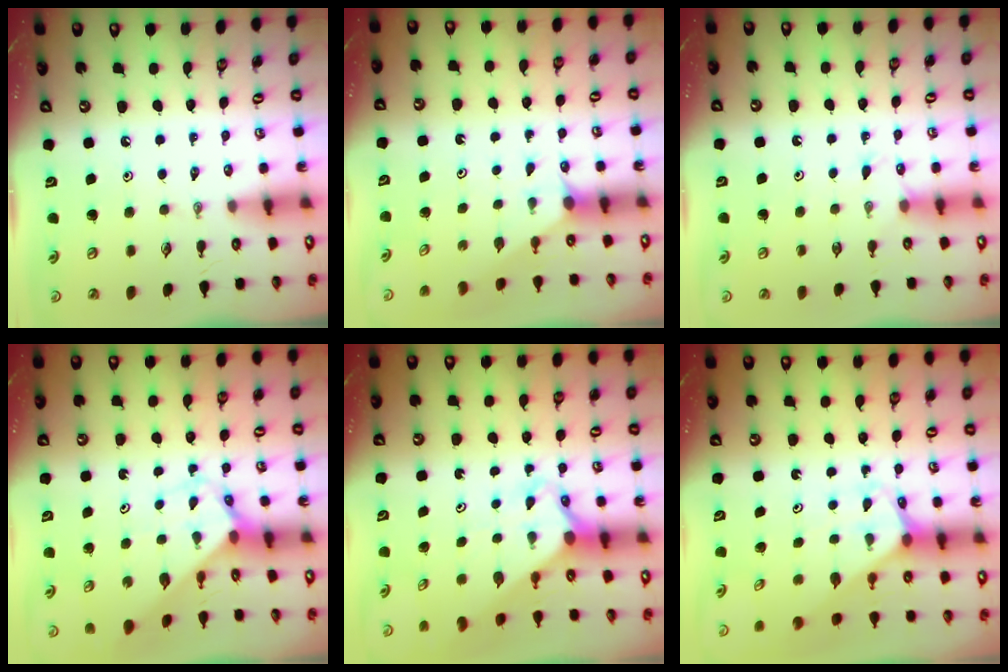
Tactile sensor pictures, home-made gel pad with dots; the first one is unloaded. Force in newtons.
{"total": 0.6, "press": 0.6, "slide": 0.1}
{"total": 4.6, "press": 4.6, "slide": 0.5}
{"total": 2.9, "press": 2.9, "slide": 0.1}
{"total": 2.6, "press": 2.6, "slide": 0.2}
{"total": 2.4, "press": 2.4, "slide": 0.2}